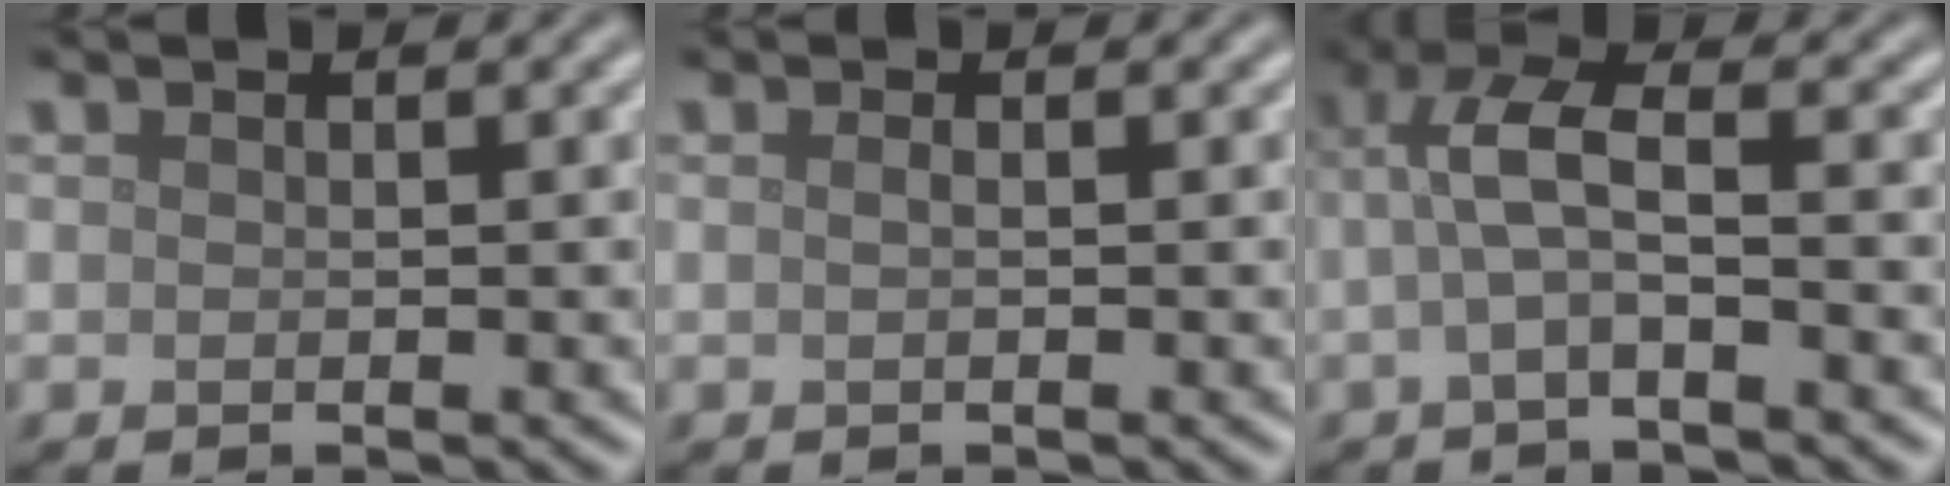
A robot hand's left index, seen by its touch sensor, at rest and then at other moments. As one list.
[{"total": 0.6, "force": [0.0, 0.2, 0.5], "torque": [-0.011, 0.001, -0.002]}, {"total": 4.1, "force": [-0.5, 1.1, 3.9], "torque": [-0.082, 0.016, -0.021]}]